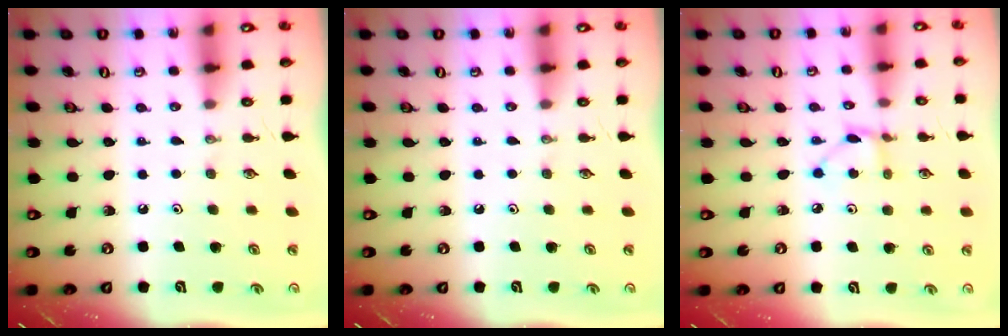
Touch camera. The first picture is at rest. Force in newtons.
{"total": 0.0}
{"total": 4.0, "press": 4.0, "slide": 0.5}